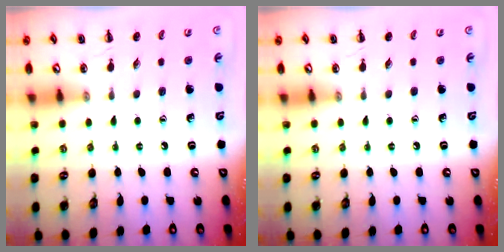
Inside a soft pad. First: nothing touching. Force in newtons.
{"total": 0.0}